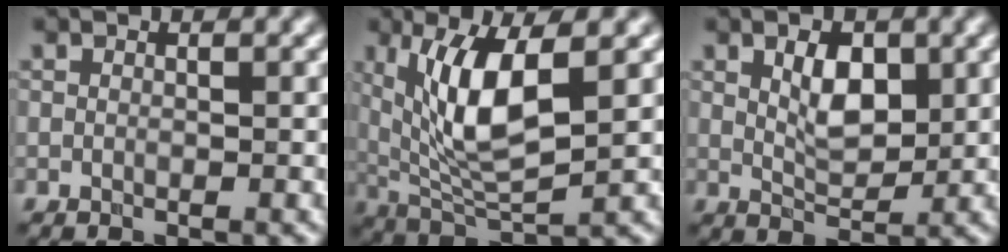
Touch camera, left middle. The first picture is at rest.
{"total": 6.9, "force": [1.8, 2.2, 6.3], "torque": [-0.136, -0.014, 0.051]}
{"total": 2.7, "force": [0.8, 1.4, 2.2], "torque": [-0.048, 0.000, 0.026]}